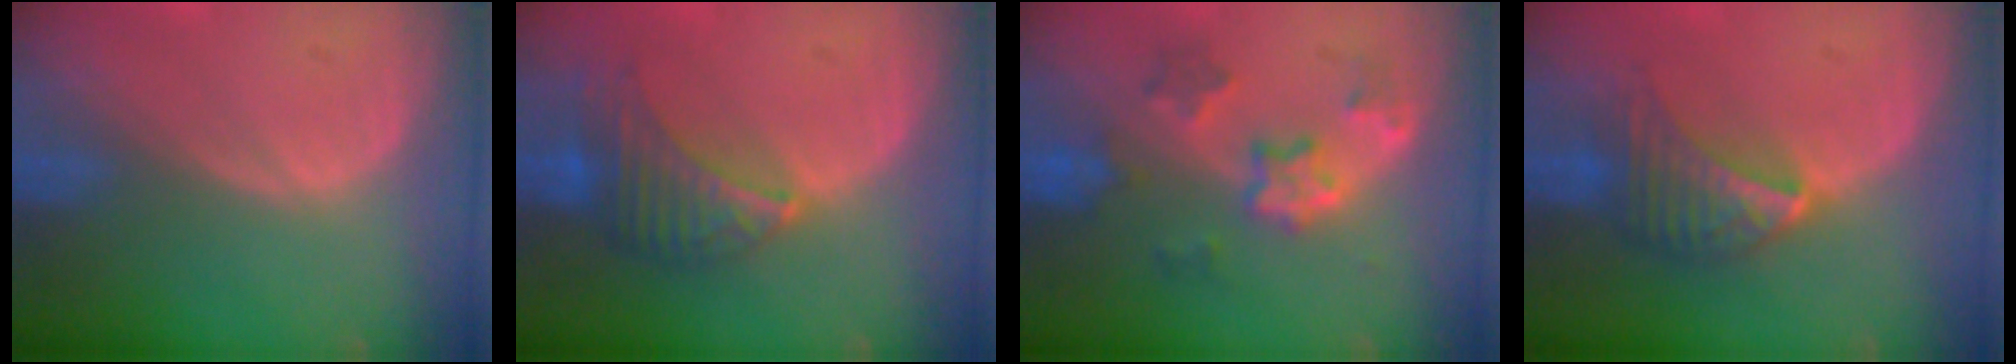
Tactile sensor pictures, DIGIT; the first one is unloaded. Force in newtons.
{"total": 7.0, "press": 6.7, "slide": 2.0}
{"total": 6.1, "press": 6.0, "slide": 1.1}
{"total": 7.0, "press": 6.2, "slide": 3.3}